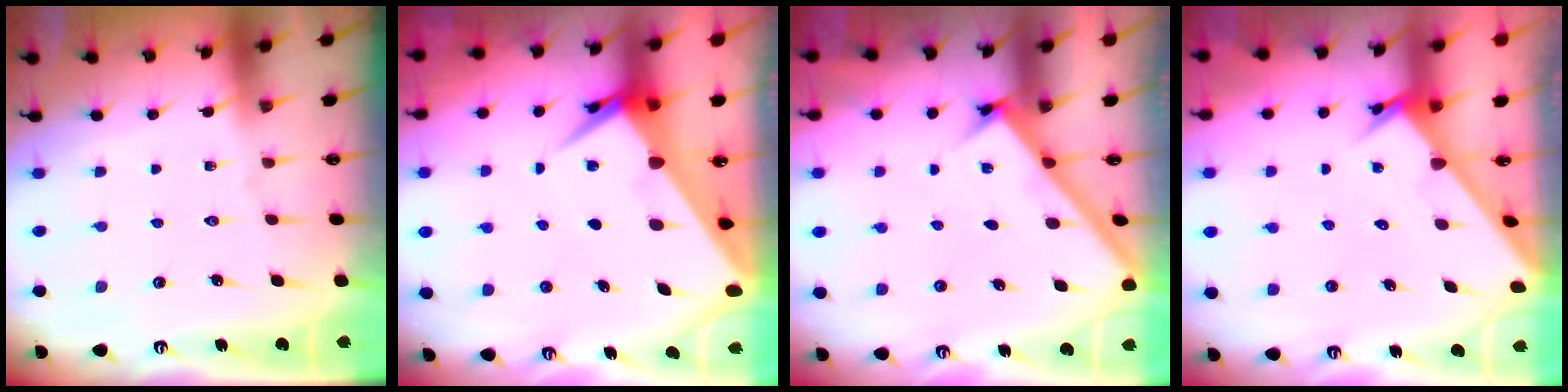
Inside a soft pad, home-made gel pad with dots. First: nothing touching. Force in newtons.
{"total": 7.1, "press": 7.1, "slide": 0.5}
{"total": 2.6, "press": 2.6, "slide": 0.3}
{"total": 2.9, "press": 2.9, "slide": 0.1}